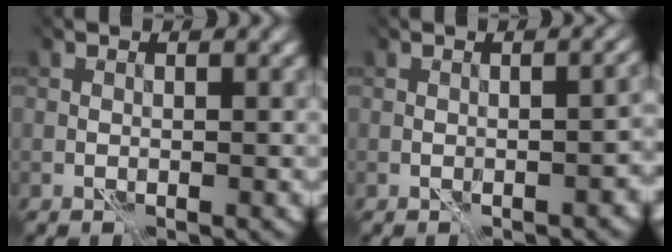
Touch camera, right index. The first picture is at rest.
{"total": 1.8, "force": [-0.7, 0.5, 1.6], "torque": [-0.015, 0.004, -0.004]}